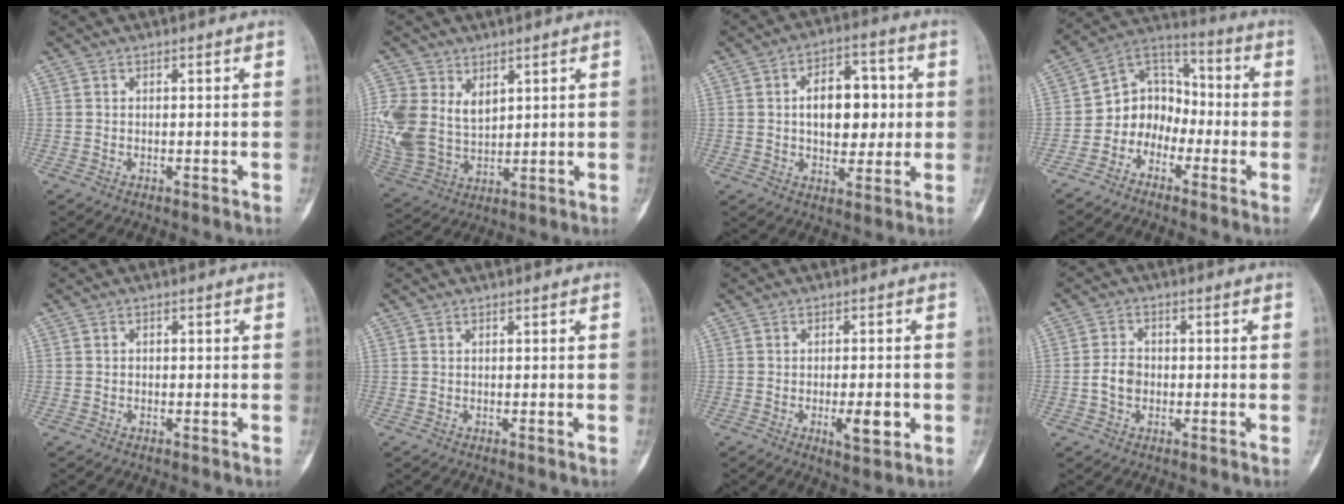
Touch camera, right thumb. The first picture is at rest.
{"total": 13.7, "force": [4.0, 9.7, 8.8], "torque": [-0.196, -0.014, 0.093]}
{"total": 12.8, "force": [1.2, 7.8, 10.0], "torque": [-0.108, 0.014, 0.019]}
{"total": 9.8, "force": [-3.4, 8.3, 4.0], "torque": [-0.030, 0.071, -0.079]}
{"total": 0.6, "force": [-0.1, 0.5, 0.2], "torque": [0.001, 0.003, -0.004]}
{"total": 0.0}
{"total": 5.8, "force": [-1.7, 2.1, 5.1], "torque": [-0.069, -0.005, -0.020]}
{"total": 4.1, "force": [-0.8, 3.1, 2.6], "torque": [-0.043, 0.012, -0.020]}